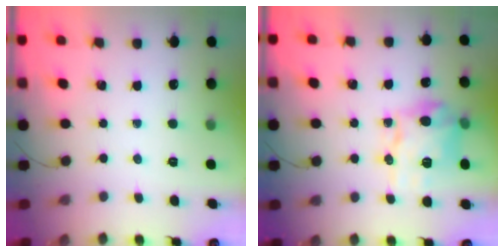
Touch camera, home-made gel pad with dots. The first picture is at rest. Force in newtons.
{"total": 13.3, "press": 13.3, "slide": 1.1}